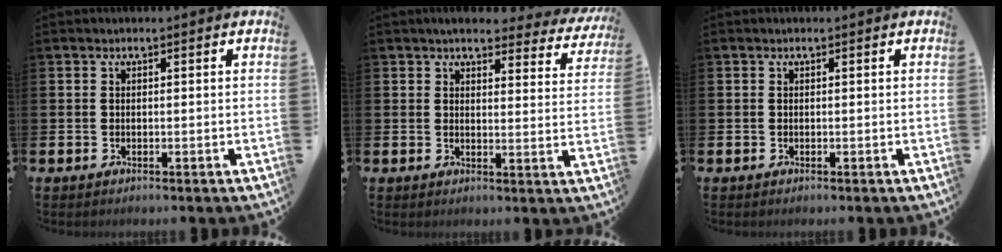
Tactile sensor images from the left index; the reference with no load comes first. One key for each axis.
{"total": 4.4, "fx": 4.1, "fy": 1.2, "fz": 1.1, "tx": -0.024, "ty": -0.025, "tz": 0.070}
{"total": 0.0}